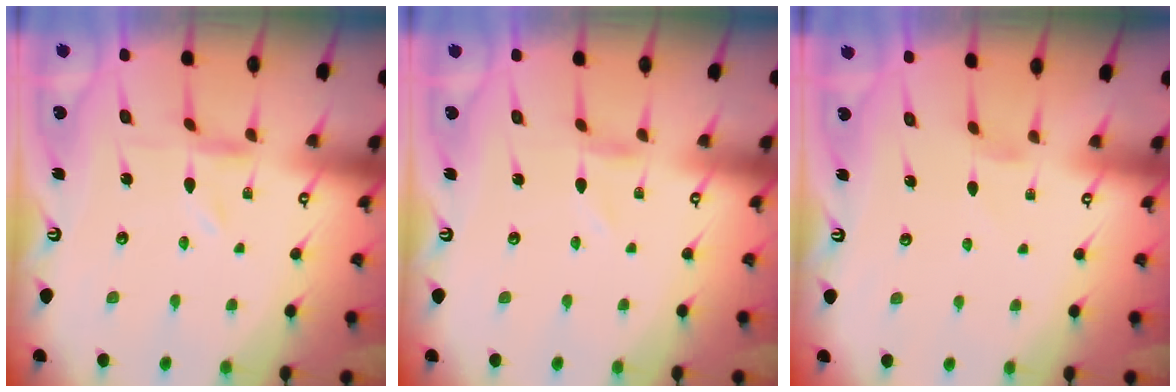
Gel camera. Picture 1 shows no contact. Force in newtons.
{"total": 1.1, "press": 1.1, "slide": 0.1}
{"total": 0.0}